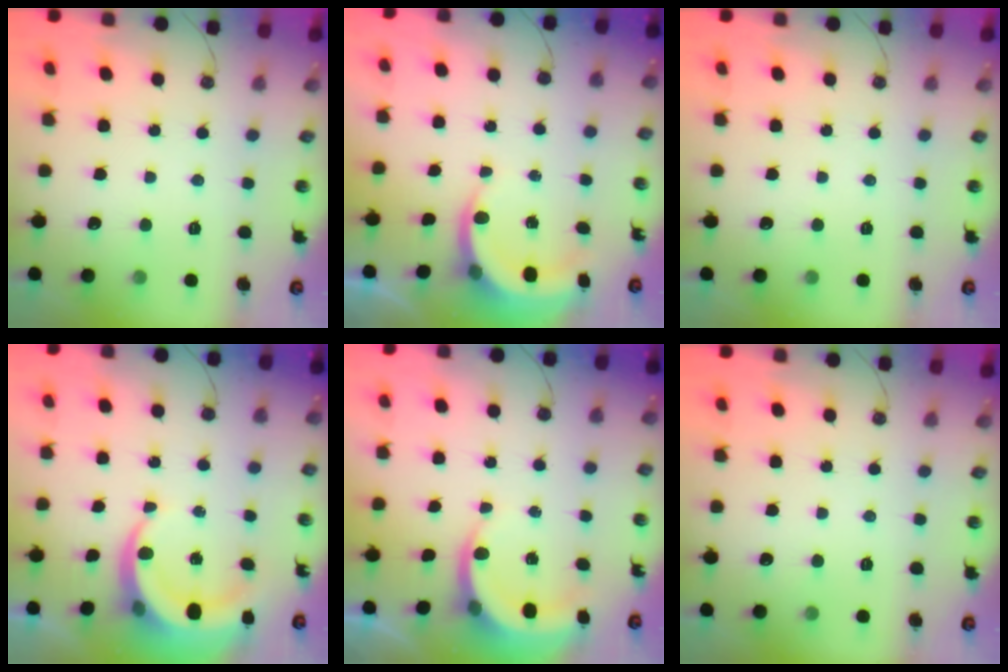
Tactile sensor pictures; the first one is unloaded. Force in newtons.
{"total": 4.8, "press": 4.8, "slide": 0.3}
{"total": 0.0}
{"total": 7.5, "press": 7.4, "slide": 1.0}
{"total": 4.4, "press": 4.3, "slide": 0.2}
{"total": 0.0}